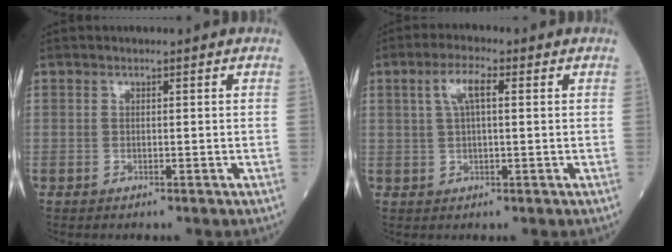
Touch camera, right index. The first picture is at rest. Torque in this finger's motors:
{"motor_torque": [0.17, 0.05, 0.08, 0.06]}